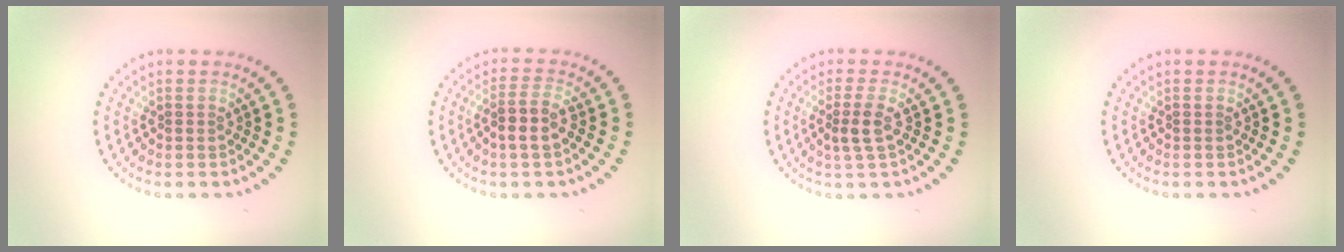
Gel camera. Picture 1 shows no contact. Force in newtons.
{"total": 2.3, "press": 2.1, "slide": 1.1}
{"total": 1.9, "press": 1.6, "slide": 1.0}
{"total": 0.0}